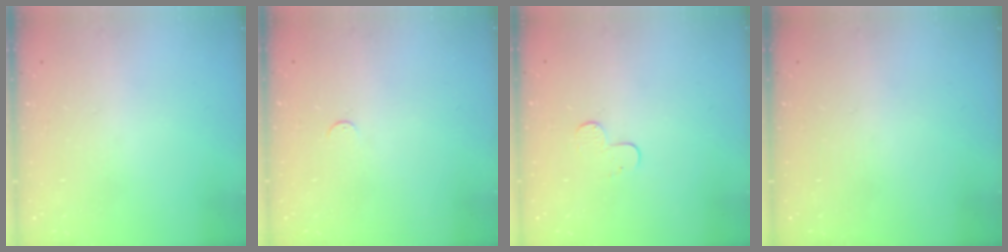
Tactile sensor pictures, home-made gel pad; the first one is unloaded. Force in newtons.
{"total": 2.7, "press": 2.7, "slide": 0.4}
{"total": 4.9, "press": 4.9, "slide": 0.5}
{"total": 0.0}